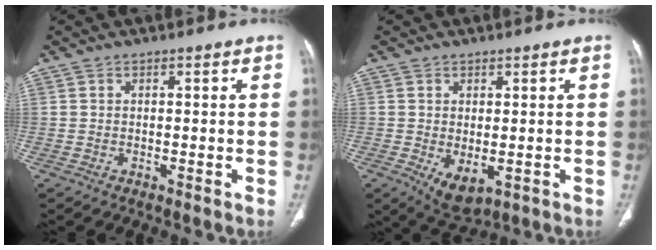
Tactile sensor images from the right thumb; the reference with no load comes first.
{"total": 4.0, "force": [-1.0, 2.1, 3.2], "torque": [-0.053, -0.010, -0.004]}